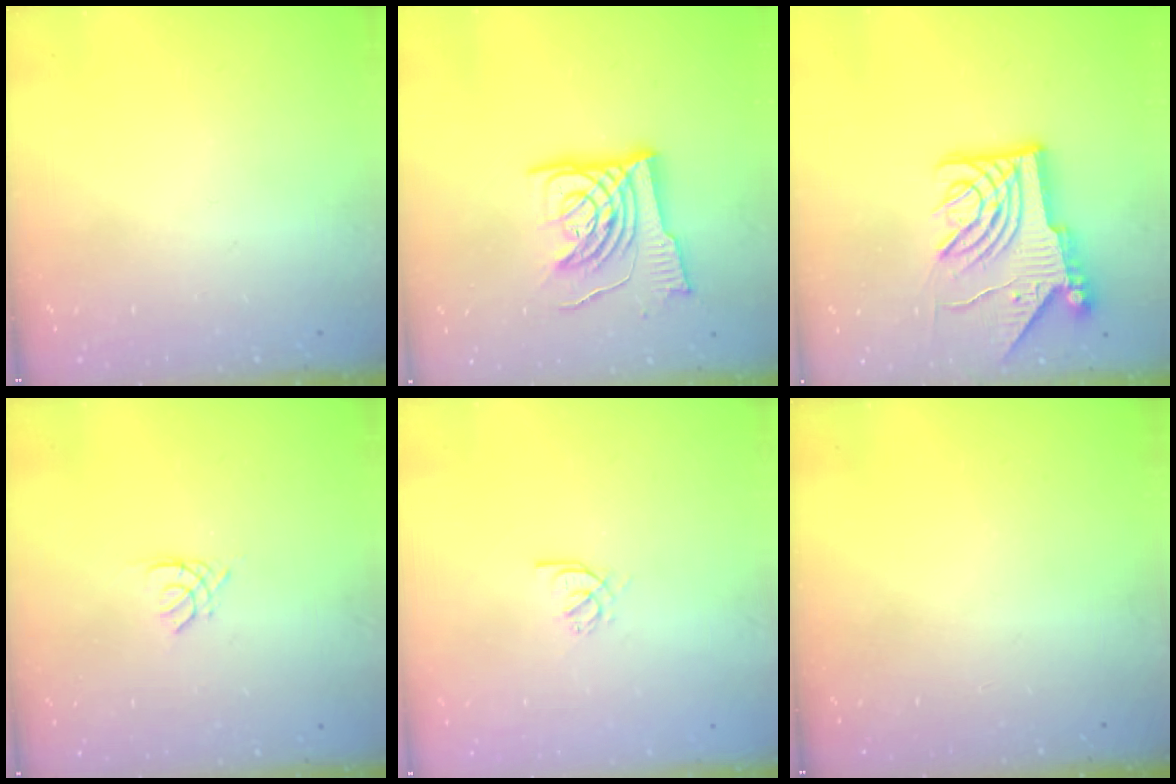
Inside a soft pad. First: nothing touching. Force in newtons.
{"total": 12.4, "press": 12.2, "slide": 2.0}
{"total": 12.2, "press": 12.1, "slide": 1.4}
{"total": 1.3, "press": 1.3, "slide": 0.3}
{"total": 3.5, "press": 3.5, "slide": 0.2}
{"total": 0.0}